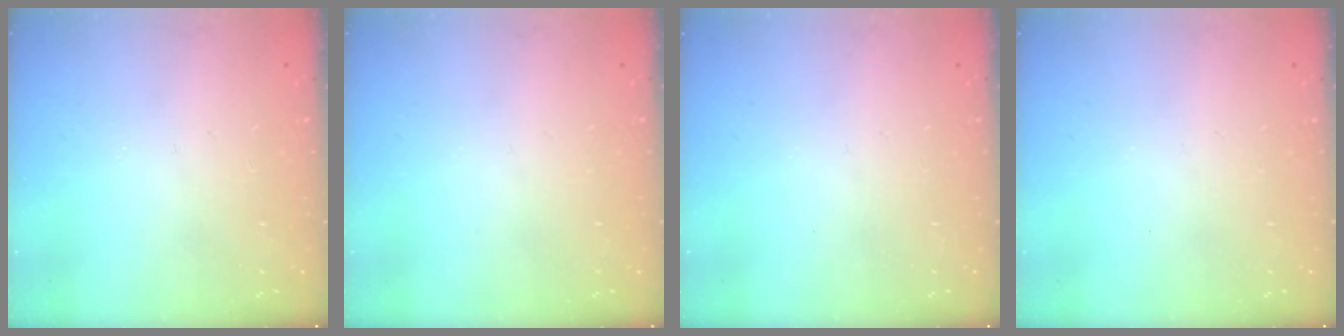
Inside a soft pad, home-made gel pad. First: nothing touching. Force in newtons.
{"total": 0.0}
{"total": 0.0}
{"total": 0.0}